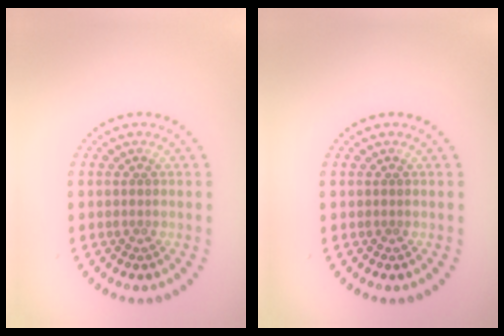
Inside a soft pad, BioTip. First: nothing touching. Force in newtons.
{"total": 0.0}